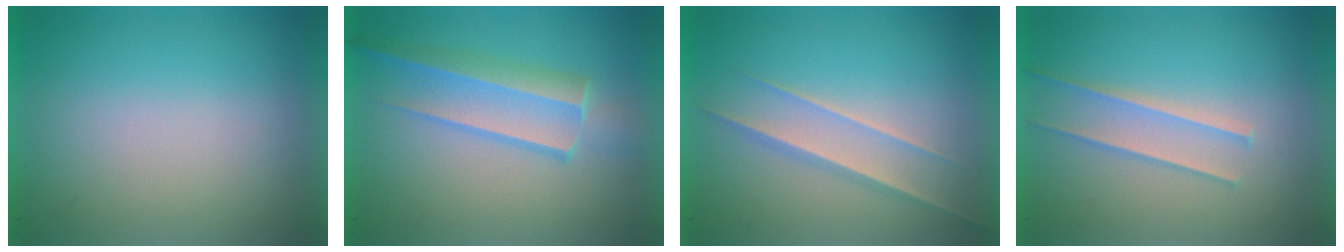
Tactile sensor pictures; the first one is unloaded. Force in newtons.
{"total": 3.2}
{"total": 1.5}
{"total": 1.5}